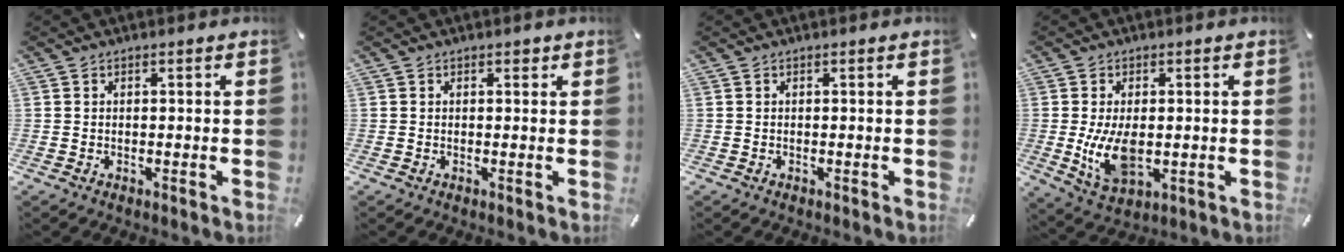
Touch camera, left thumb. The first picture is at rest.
{"total": 0.7, "force": [0.4, 0.5, 0.4], "torque": [0.000, 0.000, 0.006]}
{"total": 0.0}
{"total": 9.2, "force": [-0.5, 5.4, 7.4], "torque": [-0.157, -0.014, -0.012]}